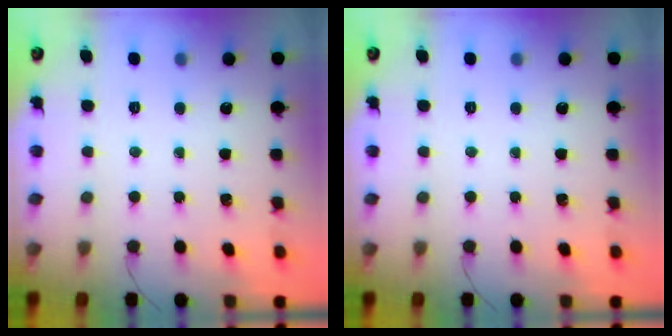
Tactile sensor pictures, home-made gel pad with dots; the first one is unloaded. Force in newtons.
{"total": 0.0}